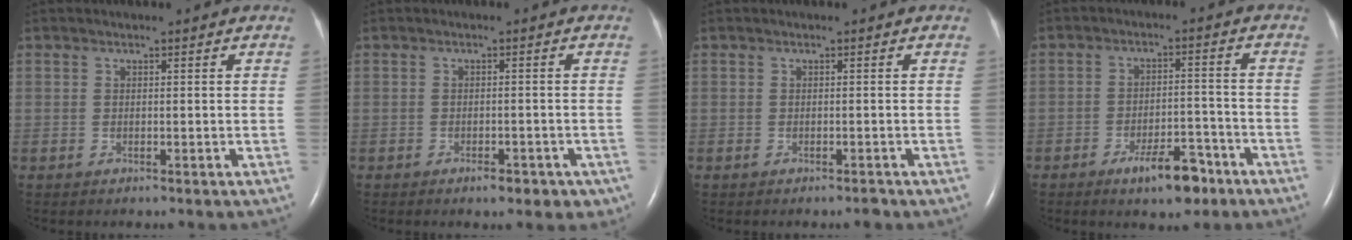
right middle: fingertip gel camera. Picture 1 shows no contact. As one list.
[{"total": 3.8, "force": [-2.5, 1.8, 2.3], "torque": [-0.023, 0.001, -0.028]}, {"total": 0.7, "force": [-0.6, 0.0, 0.4], "torque": [-0.008, -0.001, -0.009]}, {"total": 7.1, "force": [-4.7, 2.3, 4.8], "torque": [-0.077, 0.002, -0.071]}]